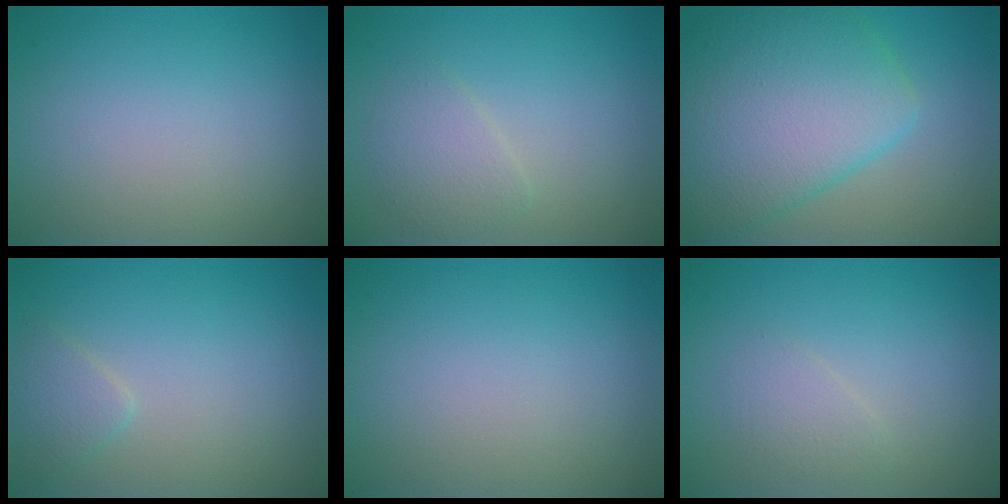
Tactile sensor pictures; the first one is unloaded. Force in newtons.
{"total": 2.1, "press": 2.1, "slide": 0.0}
{"total": 9.1, "press": 9.1, "slide": 0.1}
{"total": 1.6, "press": 1.6, "slide": 0.1}
{"total": 0.0}
{"total": 1.4, "press": 1.4, "slide": 0.0}